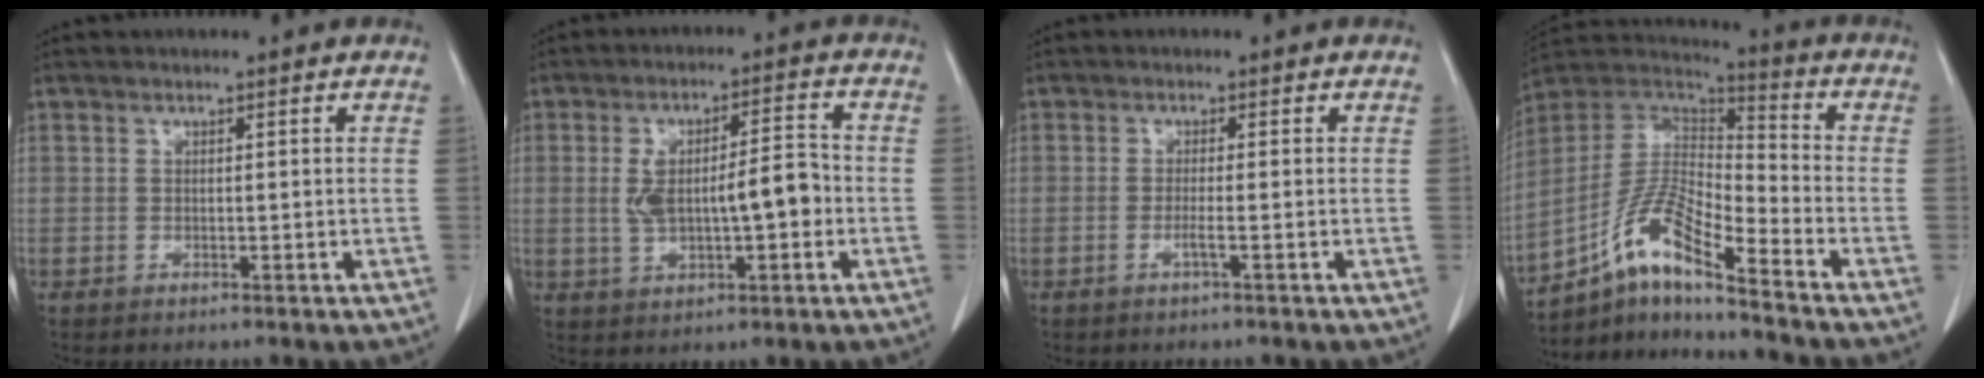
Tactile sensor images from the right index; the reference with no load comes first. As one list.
[{"total": 9.0, "force": [-0.7, 2.9, 8.5], "torque": [-0.159, 0.020, -0.004]}, {"total": 1.4, "force": [-0.6, -0.3, 1.2], "torque": [-0.025, -0.002, -0.012]}, {"total": 12.9, "force": [-8.4, 1.5, 9.7], "torque": [-0.199, 0.015, -0.155]}]